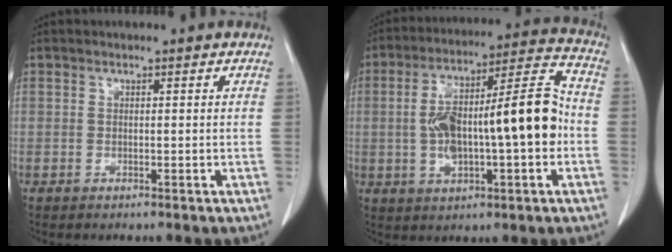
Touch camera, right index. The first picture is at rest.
{"total": 17.9, "force": [-1.5, 4.0, 17.4], "torque": [-0.293, 0.036, -0.019]}